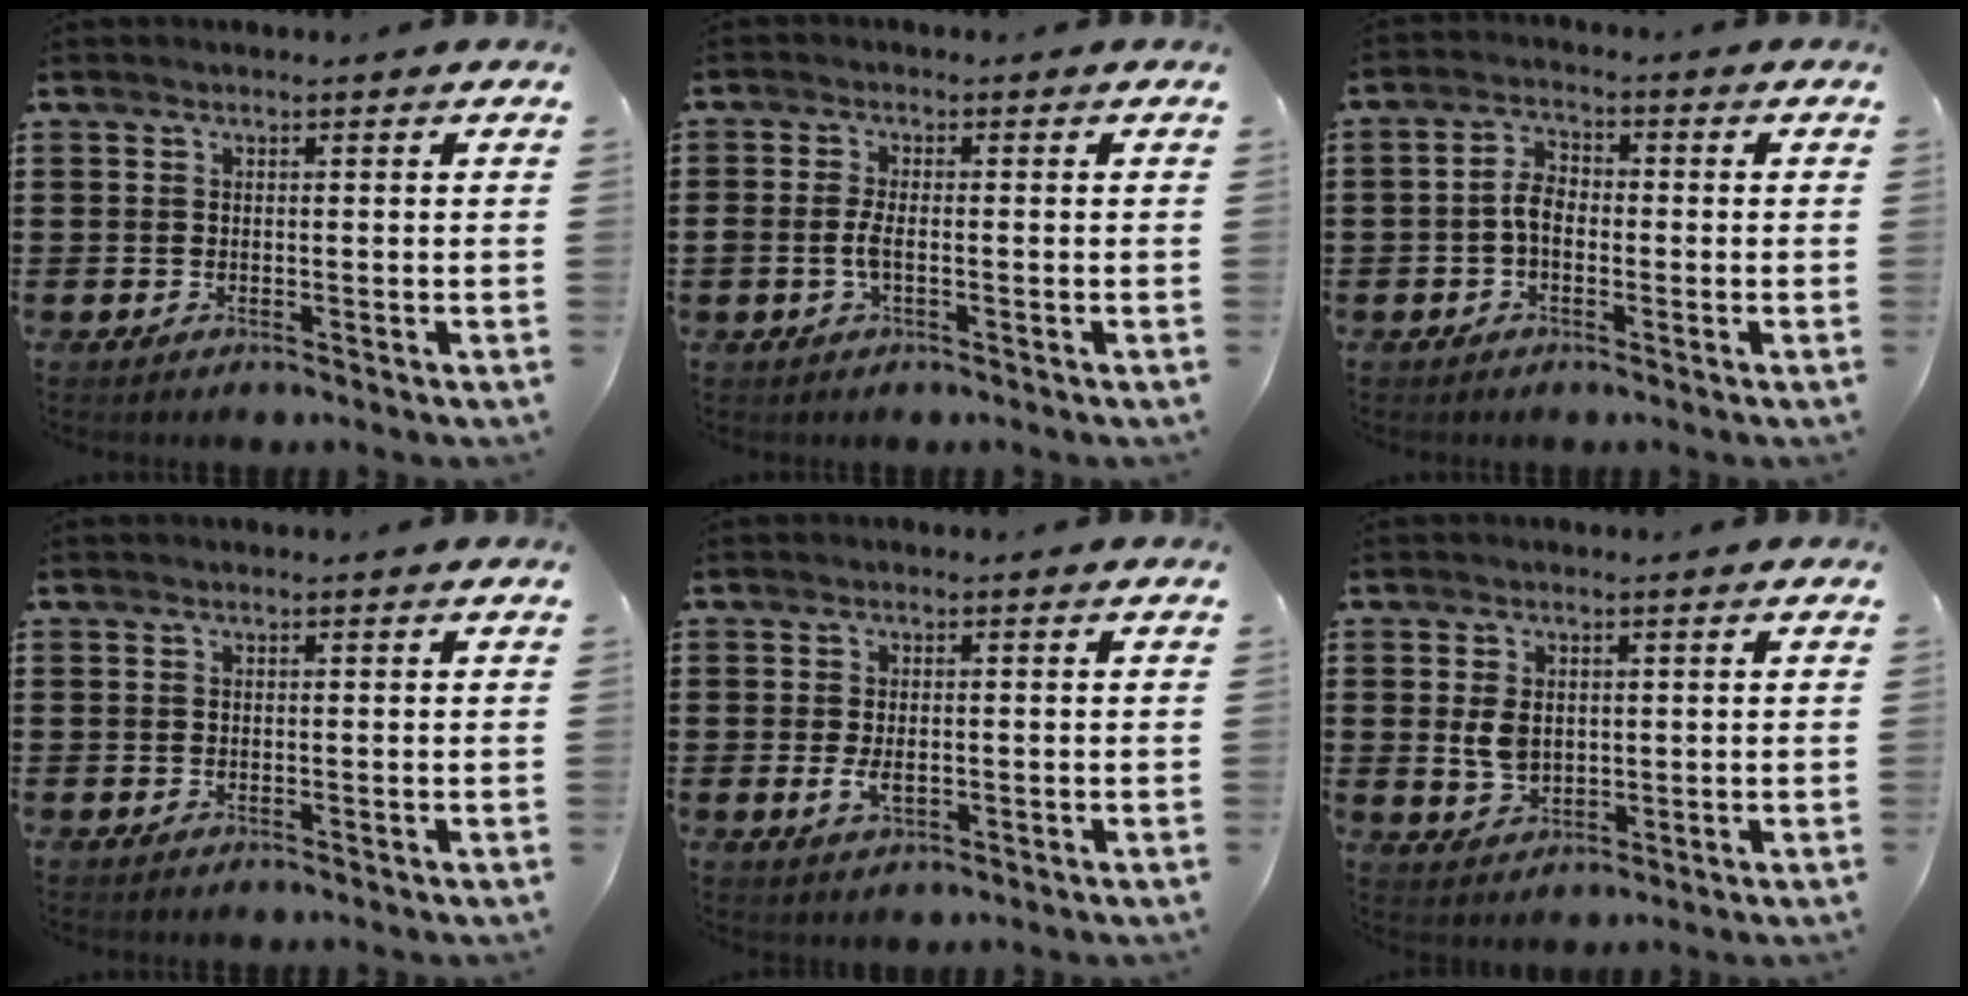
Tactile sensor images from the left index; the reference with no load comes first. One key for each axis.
{"total": 2.6, "fx": -0.6, "fy": 0.8, "fz": 2.4, "tx": -0.059, "ty": -0.003, "tz": -0.016}
{"total": 4.1, "fx": -0.8, "fy": 2.4, "fz": 3.2, "tx": -0.073, "ty": 0.003, "tz": -0.019}
{"total": 0.0}
{"total": 2.8, "fx": -0.3, "fy": 1.4, "fz": 2.4, "tx": -0.054, "ty": -0.001, "tz": -0.007}
{"total": 4.3, "fx": 0.6, "fy": 3.0, "fz": 3.0, "tx": -0.080, "ty": 0.003, "tz": 0.006}